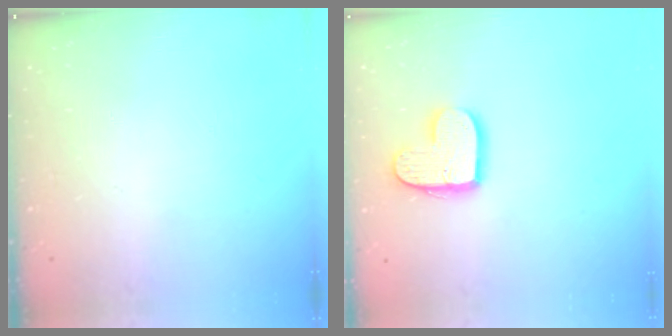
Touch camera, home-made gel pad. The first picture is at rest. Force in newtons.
{"total": 12.6, "press": 12.6, "slide": 0.9}